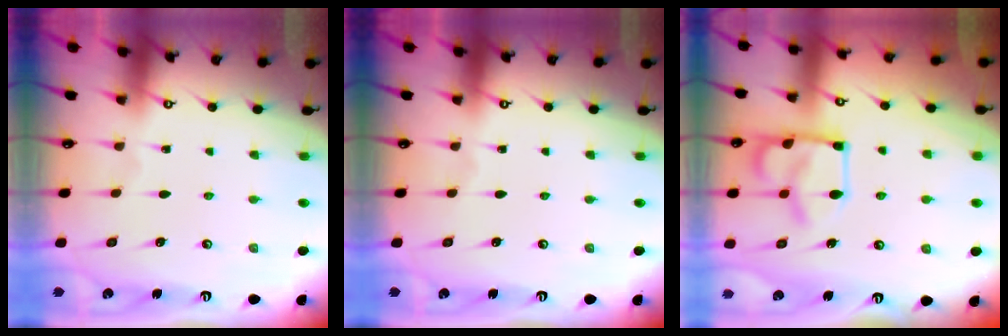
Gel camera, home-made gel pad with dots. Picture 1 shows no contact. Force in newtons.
{"total": 0.0}
{"total": 9.6, "press": 9.5, "slide": 1.5}